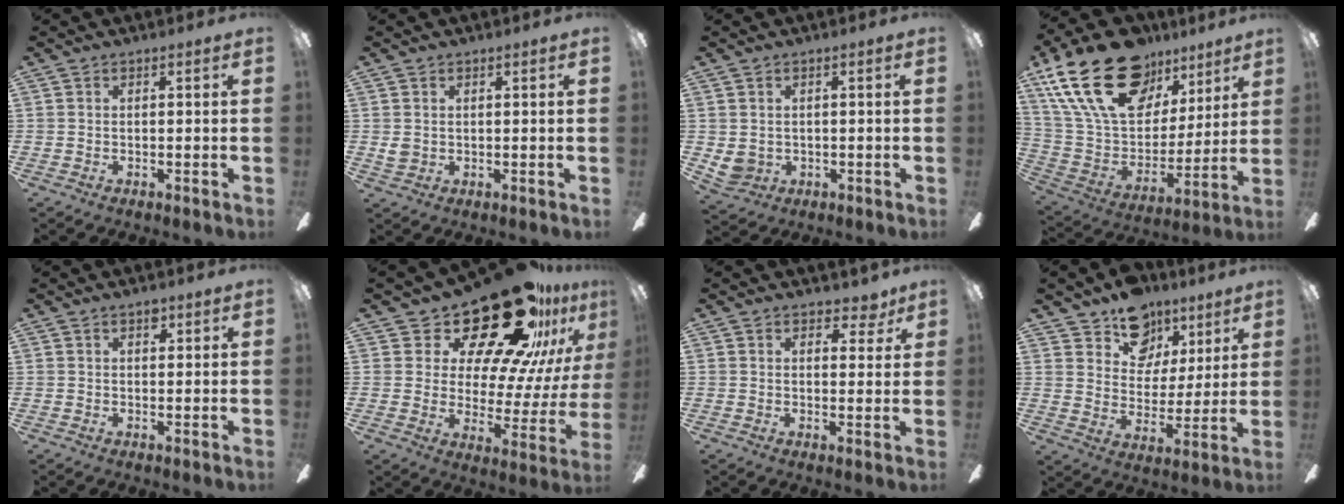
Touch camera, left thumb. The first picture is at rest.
{"total": 2.3, "force": [1.0, 1.9, 0.6], "torque": [-0.004, 0.001, 0.017]}
{"total": 3.5, "force": [0.8, 3.3, 0.9], "torque": [-0.029, 0.000, 0.016]}
{"total": 27.1, "force": [15.5, 16.0, 15.5], "torque": [-0.291, -0.079, 0.290]}
{"total": 1.7, "force": [1.2, 1.0, 0.7], "torque": [0.002, -0.003, 0.017]}
{"total": 26.7, "force": [19.8, 10.2, 14.7], "torque": [-0.224, -0.139, 0.334]}
{"total": 4.2, "force": [2.9, 2.6, 1.5], "torque": [-0.005, -0.013, 0.049]}
{"total": 13.6, "force": [9.5, 9.0, 3.9], "torque": [-0.062, -0.064, 0.182]}